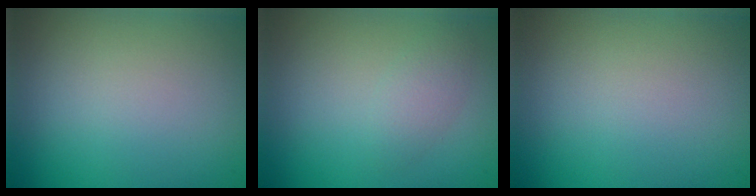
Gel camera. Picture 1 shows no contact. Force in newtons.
{"total": 1.7, "press": 1.7, "slide": 0.1}
{"total": 0.0}